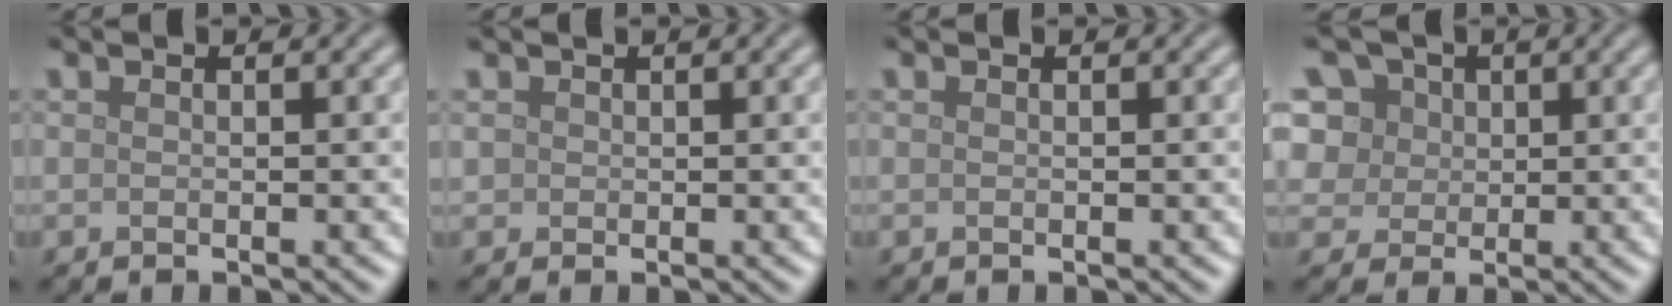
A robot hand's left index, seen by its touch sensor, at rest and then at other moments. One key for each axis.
{"total": 0.9, "fx": 0.4, "fy": 0.8, "fz": 0.1, "tx": 0.002, "ty": 0.000, "tz": 0.009}
{"total": 0.0}
{"total": 11.0, "fx": 5.1, "fy": 8.4, "fz": 5.0, "tx": -0.111, "ty": 0.039, "tz": 0.070}